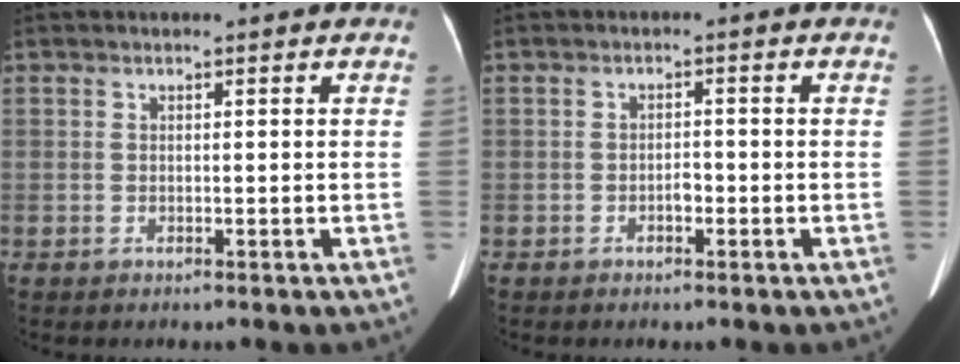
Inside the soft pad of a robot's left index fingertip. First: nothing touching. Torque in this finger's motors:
{"motor_torque": [-0.04, 0.01, 0.01, 0.00]}